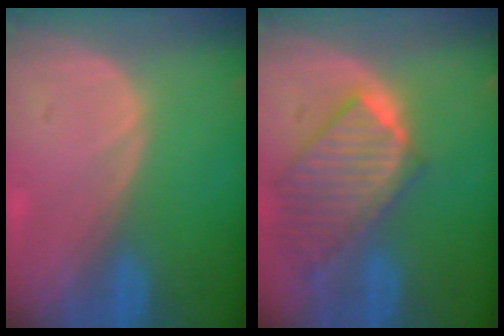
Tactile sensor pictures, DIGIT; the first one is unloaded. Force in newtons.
{"total": 10.0, "press": 8.8, "slide": 4.7}